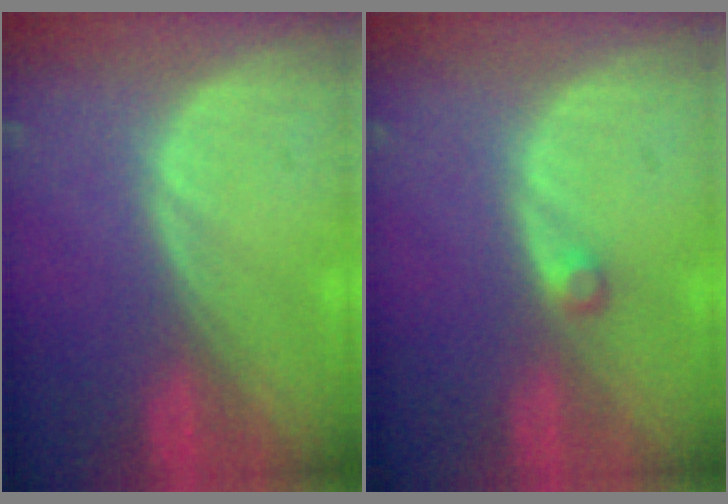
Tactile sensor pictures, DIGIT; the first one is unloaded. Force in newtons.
{"total": 1.2, "press": 1.2, "slide": 0.2}